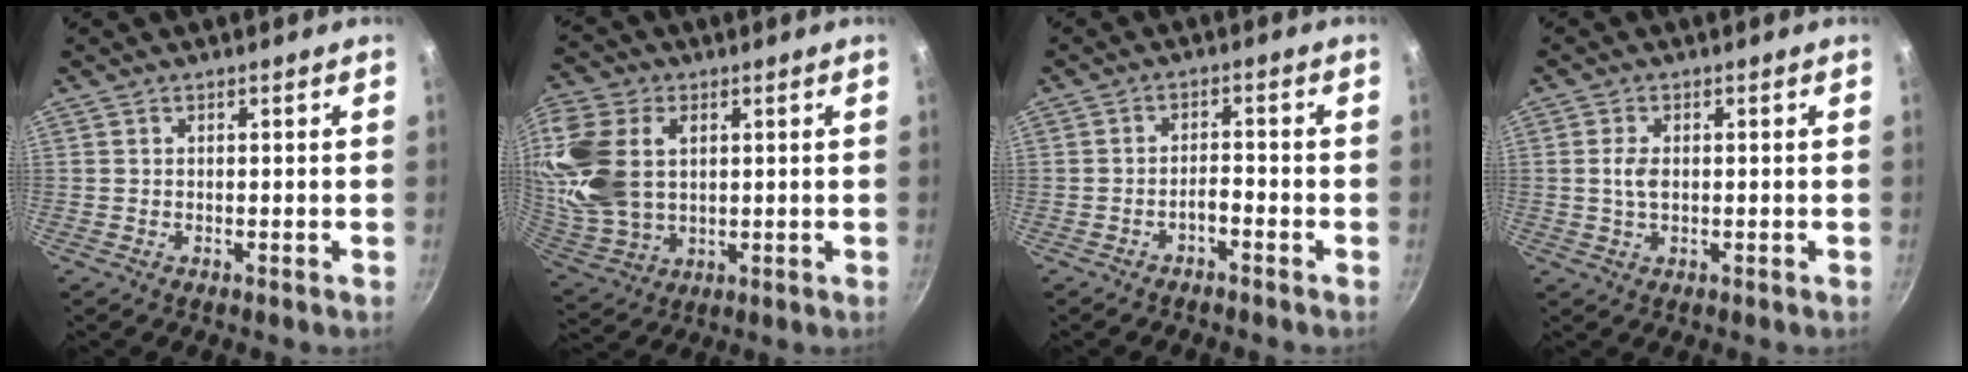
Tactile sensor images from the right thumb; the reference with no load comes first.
{"total": 17.7, "force": [3.8, 12.0, 12.4], "torque": [-0.256, -0.013, 0.083]}
{"total": 2.4, "force": [-1.8, 0.7, 1.5], "torque": [-0.022, 0.023, -0.031]}
{"total": 3.3, "force": [0.2, 2.0, 2.7], "torque": [-0.046, 0.002, 0.002]}